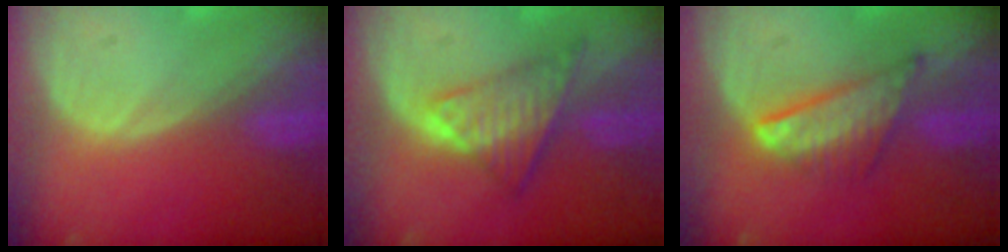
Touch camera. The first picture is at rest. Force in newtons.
{"total": 7.6, "press": 6.4, "slide": 4.1}
{"total": 7.5, "press": 6.5, "slide": 3.7}